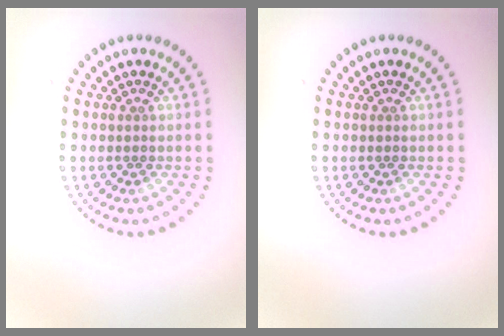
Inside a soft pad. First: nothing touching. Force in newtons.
{"total": 0.0}